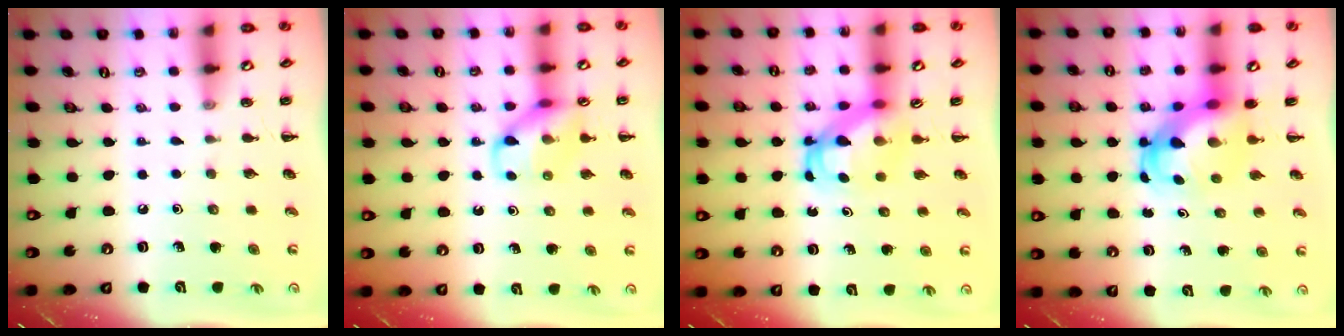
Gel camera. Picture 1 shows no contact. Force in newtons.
{"total": 11.3, "press": 11.2, "slide": 1.5}
{"total": 5.0, "press": 4.9, "slide": 0.8}
{"total": 5.7, "press": 5.4, "slide": 1.6}